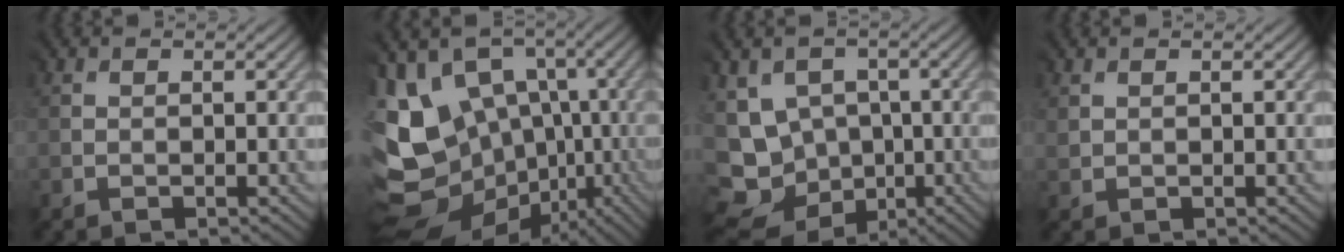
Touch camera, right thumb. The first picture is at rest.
{"total": 14.8, "force": [-0.5, 11.9, 8.8], "torque": [-0.178, -0.021, 0.029]}
{"total": 11.3, "force": [-2.4, 10.1, 4.3], "torque": [-0.125, -0.008, -0.045]}
{"total": 1.3, "force": [1.1, 0.8, 0.0], "torque": [-0.003, 0.000, 0.023]}